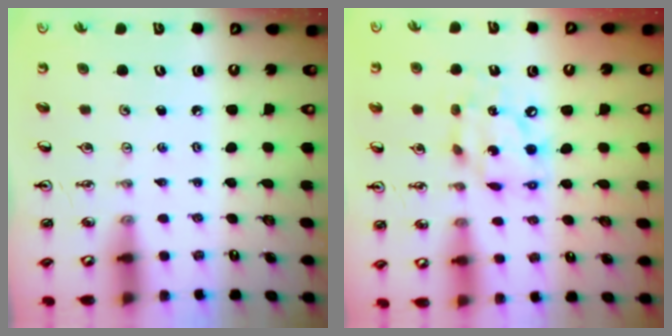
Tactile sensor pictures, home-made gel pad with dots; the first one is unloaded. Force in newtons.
{"total": 11.2, "press": 11.1, "slide": 1.3}